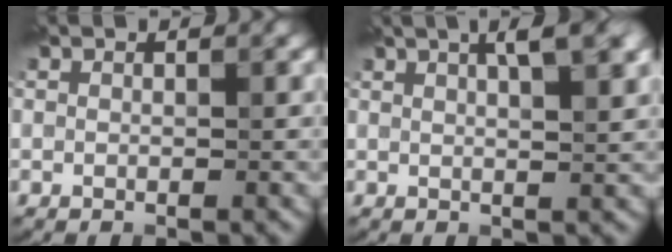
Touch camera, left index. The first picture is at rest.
{"total": 6.7, "force": [3.1, 2.5, 5.4], "torque": [-0.043, 0.036, 0.017]}